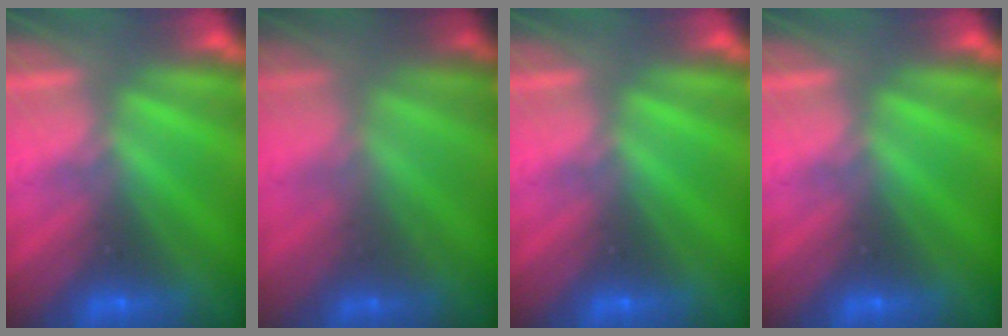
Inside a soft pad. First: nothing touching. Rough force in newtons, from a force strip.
{"total": 1.8}
{"total": 0.0}
{"total": 0.0}